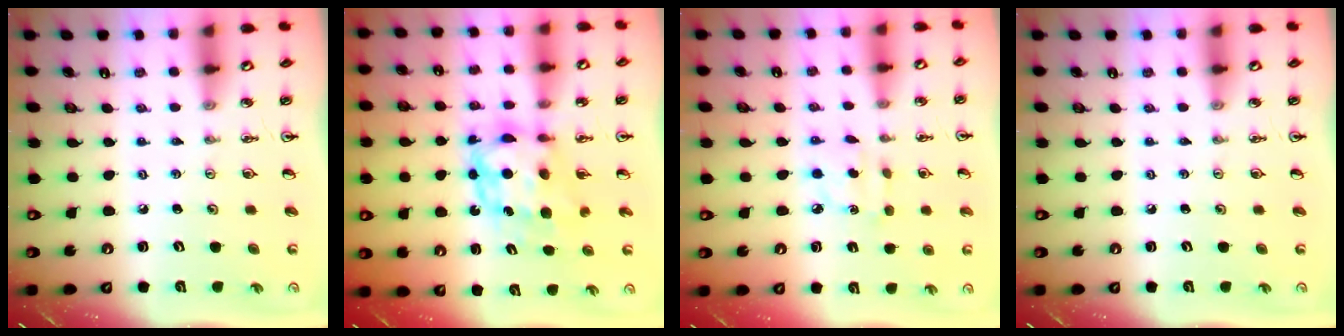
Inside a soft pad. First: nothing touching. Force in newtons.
{"total": 7.3, "press": 7.3, "slide": 0.5}
{"total": 2.9, "press": 2.8, "slide": 0.5}
{"total": 0.0}